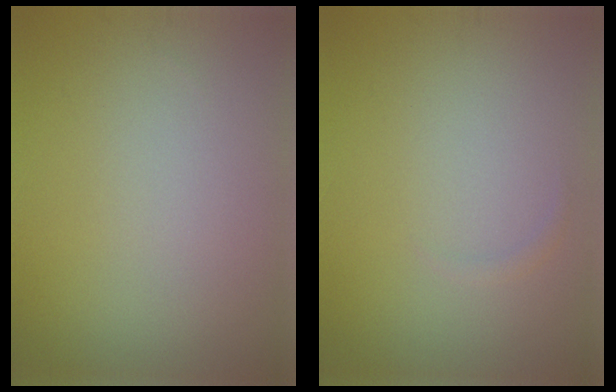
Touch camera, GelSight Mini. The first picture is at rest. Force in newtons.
{"total": 0.5, "press": 0.5, "slide": 0.0}